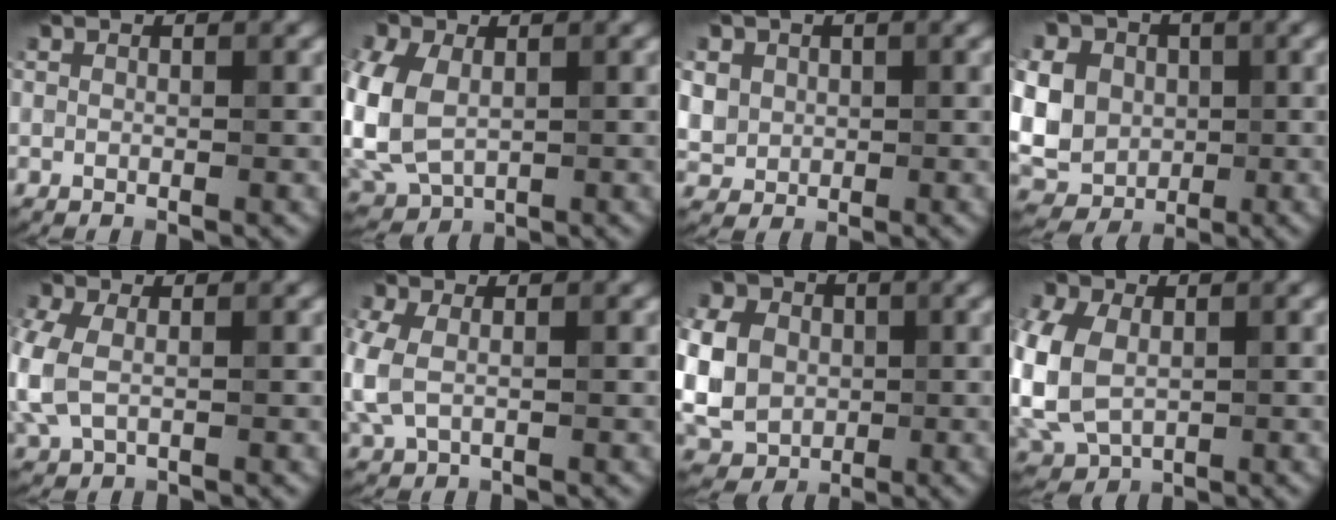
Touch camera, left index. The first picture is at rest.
{"total": 8.8, "force": [0.2, 6.3, 6.2], "torque": [-0.165, -0.013, 0.009]}
{"total": 5.4, "force": [1.7, 4.6, 2.2], "torque": [-0.068, 0.015, 0.026]}
{"total": 13.2, "force": [2.5, 11.1, 6.7], "torque": [-0.157, 0.020, 0.024]}
{"total": 4.6, "force": [-0.7, 3.1, 3.3], "torque": [-0.100, -0.011, -0.011]}
{"total": 3.8, "force": [-0.5, 2.5, 2.8], "torque": [-0.084, -0.010, -0.006]}
{"total": 11.2, "force": [0.6, 9.4, 6.1], "torque": [-0.145, 0.008, -0.019]}
{"total": 11.9, "force": [-0.1, 8.7, 8.1], "torque": [-0.177, -0.007, -0.009]}